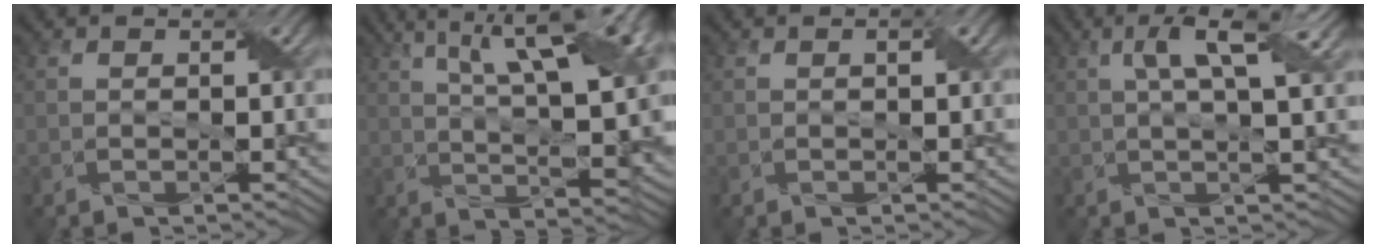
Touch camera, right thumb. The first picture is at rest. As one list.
[{"total": 16.0, "force": [6.9, 5.3, 13.4], "torque": [-0.207, 0.031, 0.104]}, {"total": 0.6, "force": [0.1, 0.1, 0.6], "torque": [-0.010, 0.000, 0.002]}, {"total": 6.8, "force": [2.5, 1.5, 6.1], "torque": [-0.104, 0.009, 0.044]}]